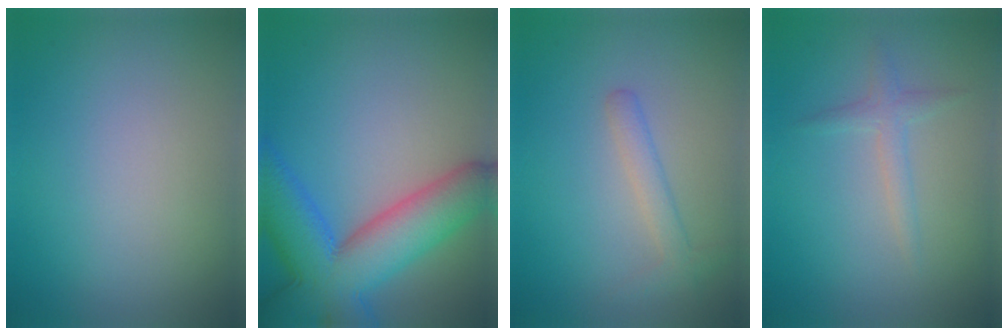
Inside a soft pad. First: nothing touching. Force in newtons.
{"total": 10.7, "press": 10.7, "slide": 0.5}
{"total": 2.0, "press": 2.0, "slide": 0.0}
{"total": 1.6, "press": 1.6, "slide": 0.0}